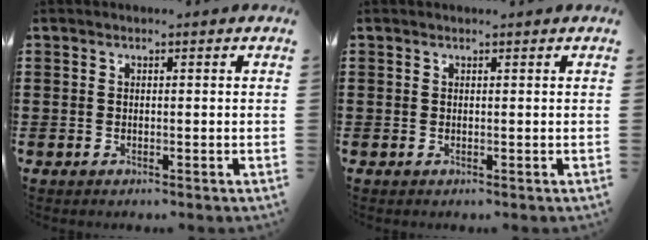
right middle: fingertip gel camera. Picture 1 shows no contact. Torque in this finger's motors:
{"motor_torque": [-0.07, -0.17, -0.11, -0.01]}